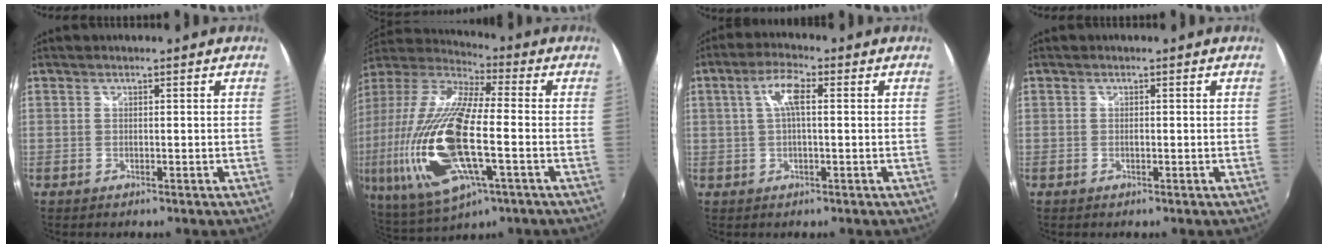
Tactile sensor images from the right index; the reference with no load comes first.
{"total": 28.2, "force": [-5.7, 9.7, 25.9], "torque": [-0.537, -0.050, -0.106]}
{"total": 5.3, "force": [1.0, 1.4, 5.0], "torque": [-0.096, 0.011, 0.019]}
{"total": 0.5, "force": [-0.2, 0.2, 0.4], "torque": [-0.009, -0.001, -0.006]}